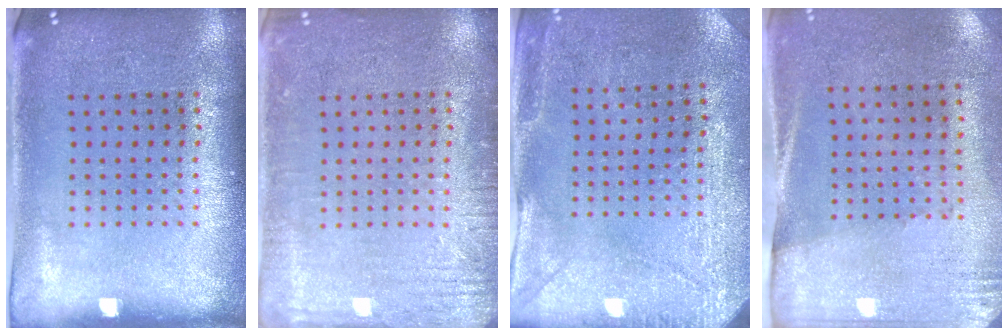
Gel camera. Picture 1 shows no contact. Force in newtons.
{"total": 2.8, "press": 2.8, "slide": 0.4}
{"total": 3.0, "press": 2.8, "slide": 1.0}
{"total": 2.7, "press": 2.4, "slide": 1.4}